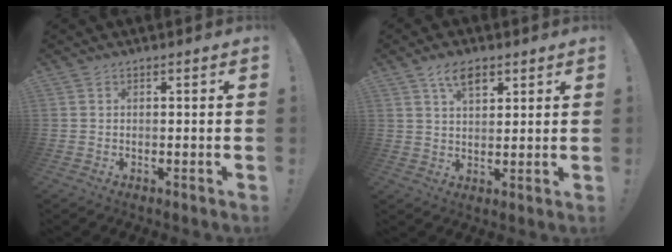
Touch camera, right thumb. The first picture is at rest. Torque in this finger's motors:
{"motor_torque": [-0.15, 0.44, 0.48, 0.35, 0.00]}